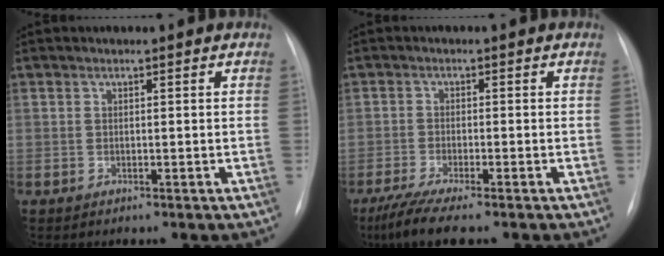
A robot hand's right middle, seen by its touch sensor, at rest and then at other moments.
{"total": 6.7, "force": [-5.1, 0.3, 4.3], "torque": [-0.080, -0.020, -0.086]}